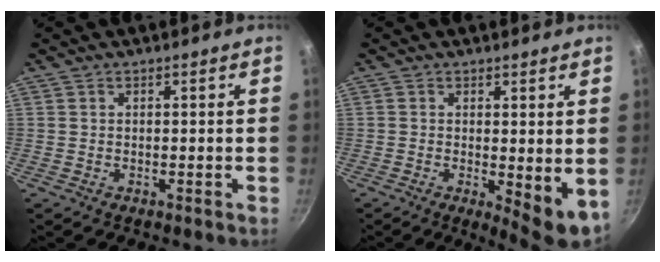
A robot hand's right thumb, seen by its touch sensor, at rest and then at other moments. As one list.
[{"total": 6.8, "force": [-0.1, 2.3, 6.4], "torque": [-0.083, -0.016, 0.004]}]